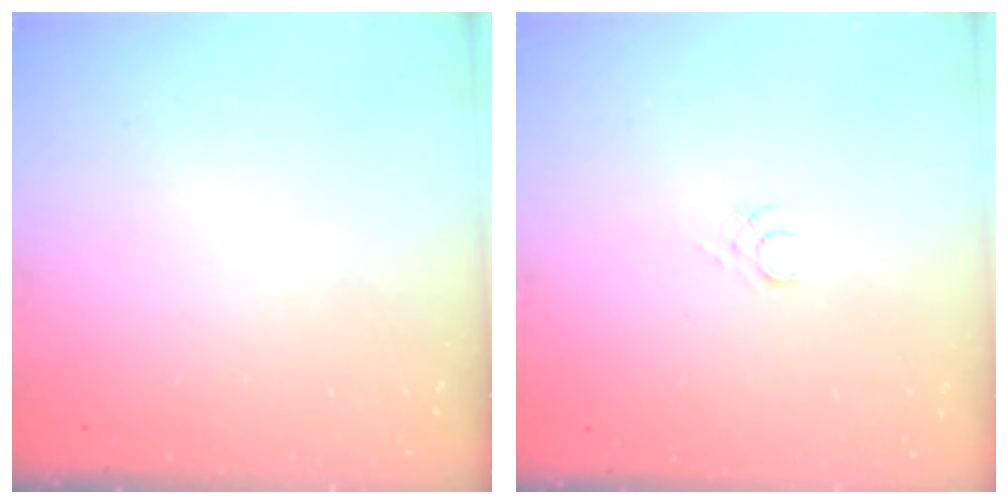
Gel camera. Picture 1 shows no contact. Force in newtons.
{"total": 1.5, "press": 1.5, "slide": 0.2}